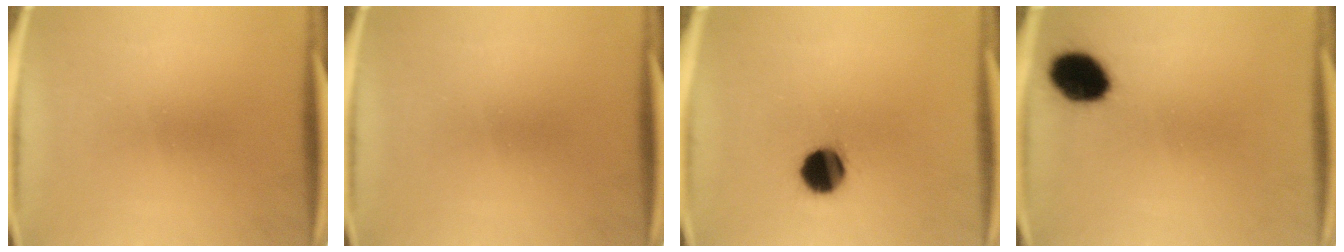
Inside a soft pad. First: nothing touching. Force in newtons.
{"total": 0.0}
{"total": 9.4}
{"total": 10.7}